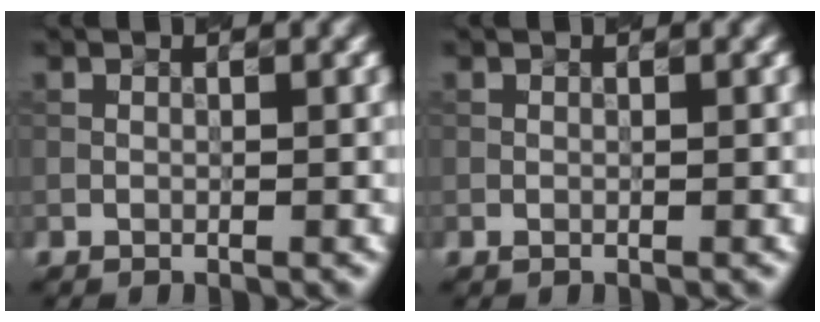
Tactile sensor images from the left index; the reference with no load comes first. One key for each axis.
{"total": 0.0}